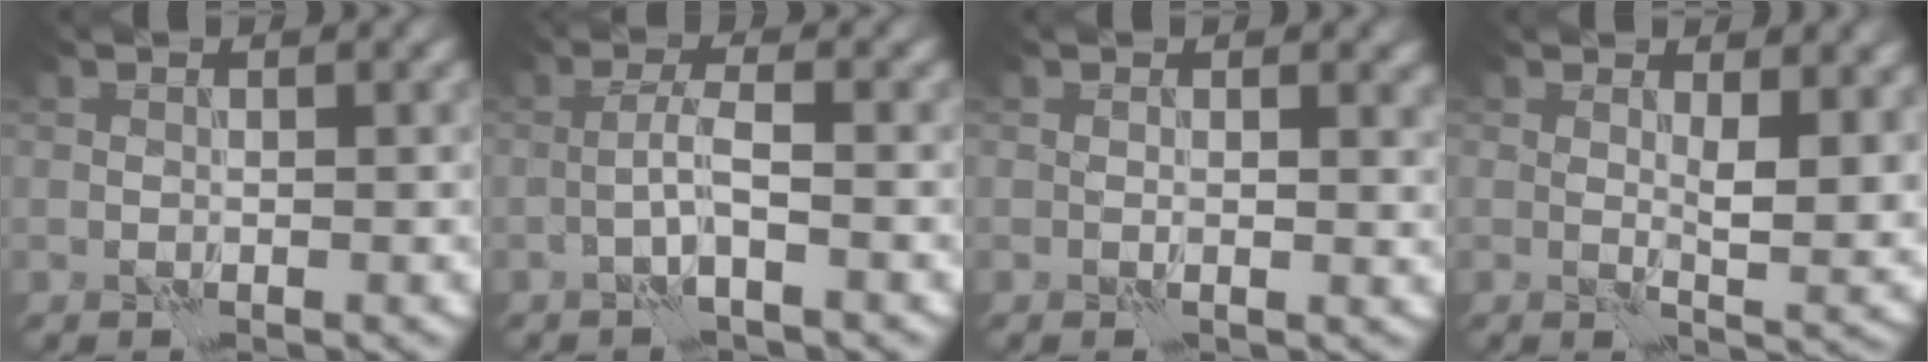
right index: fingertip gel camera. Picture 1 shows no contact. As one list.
[{"total": 2.4, "force": [-0.9, 0.2, 2.2], "torque": [-0.044, 0.011, -0.024]}, {"total": 1.9, "force": [0.4, 1.1, 1.6], "torque": [-0.020, -0.005, 0.008]}, {"total": 4.4, "force": [1.2, 1.5, 3.9], "torque": [-0.065, -0.009, 0.023]}]